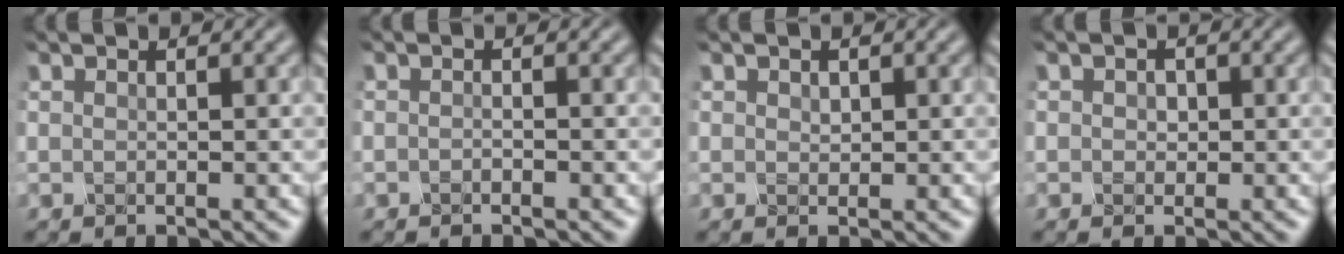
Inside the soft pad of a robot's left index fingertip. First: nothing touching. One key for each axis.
{"total": 0.8, "fx": -0.8, "fy": 0.1, "fz": 0.1, "tx": -0.003, "ty": 0.002, "tz": -0.018}
{"total": 0.6, "fx": 0.1, "fy": 0.5, "fz": 0.2, "tx": -0.006, "ty": -0.001, "tz": 0.002}
{"total": 1.1, "fx": -0.2, "fy": 1.0, "fz": 0.4, "tx": -0.010, "ty": 0.001, "tz": -0.006}